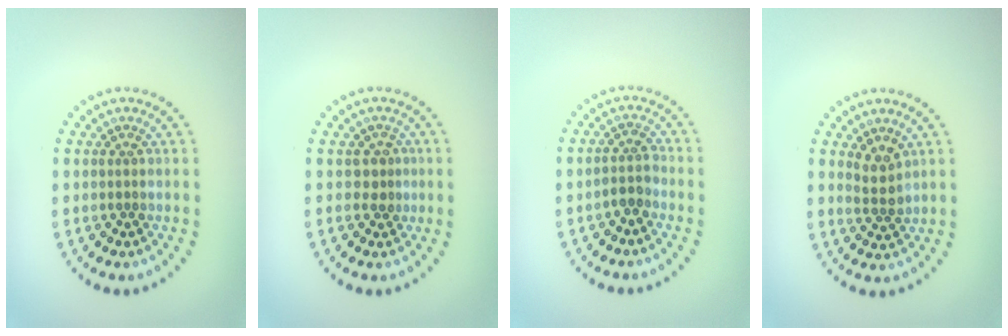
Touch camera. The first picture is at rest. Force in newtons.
{"total": 1.5, "press": 0.9, "slide": 1.1}
{"total": 1.7, "press": 1.4, "slide": 0.8}
{"total": 1.9, "press": 1.5, "slide": 1.2}